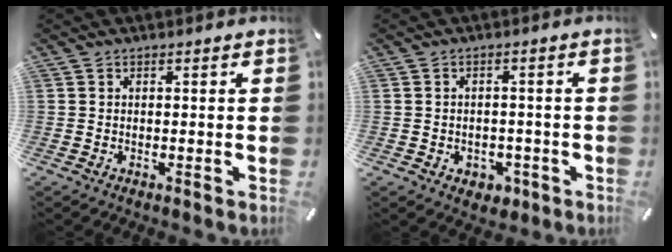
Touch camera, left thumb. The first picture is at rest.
{"total": 3.6, "force": [-1.1, 3.1, 1.5], "torque": [-0.020, 0.003, -0.022]}